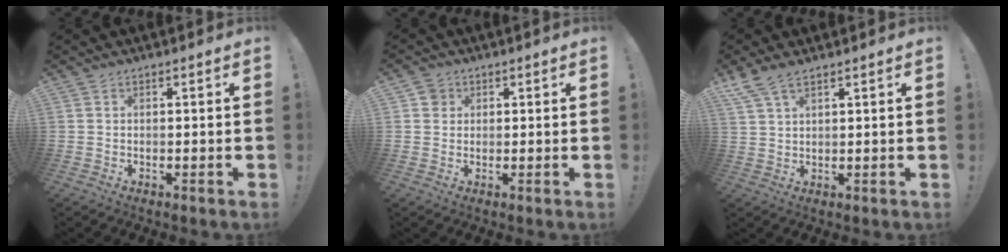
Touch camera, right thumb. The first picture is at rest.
{"total": 3.1, "force": [1.2, 2.8, 0.7], "torque": [-0.006, 0.002, 0.021]}
{"total": 5.5, "force": [4.3, 1.7, 3.0], "torque": [-0.073, -0.015, 0.085]}